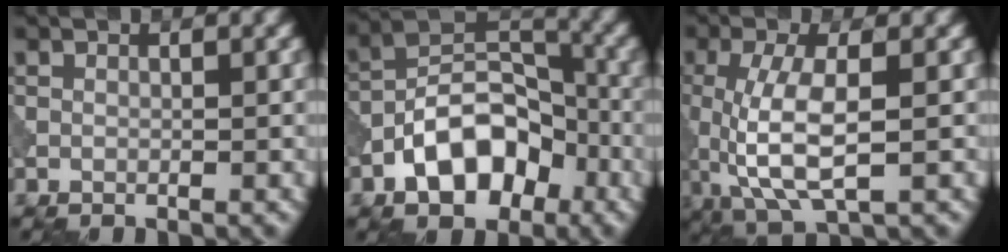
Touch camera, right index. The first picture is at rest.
{"total": 9.0, "force": [-4.4, 5.3, 5.8], "torque": [-0.089, 0.011, -0.086]}
{"total": 6.2, "force": [-0.7, 2.1, 5.8], "torque": [-0.126, -0.005, -0.011]}